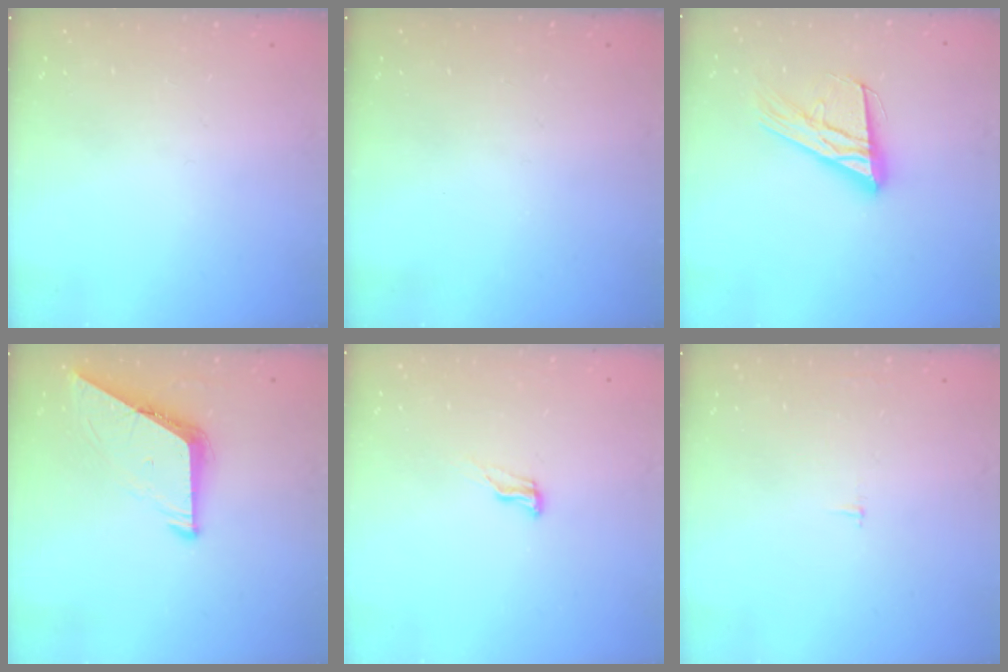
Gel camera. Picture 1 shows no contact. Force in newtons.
{"total": 0.0}
{"total": 16.7, "press": 16.6, "slide": 1.6}
{"total": 8.6, "press": 8.5, "slide": 0.9}
{"total": 5.5, "press": 5.4, "slide": 0.5}
{"total": 2.1, "press": 2.1, "slide": 0.2}